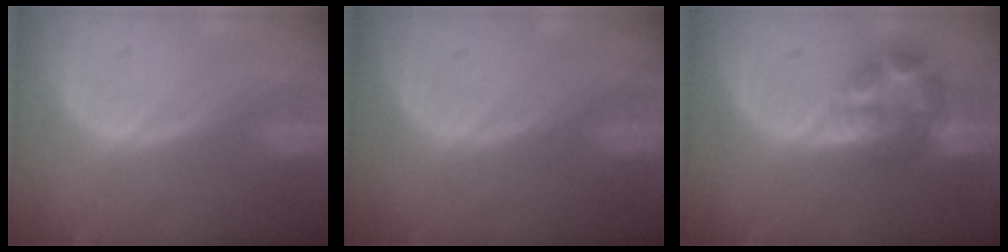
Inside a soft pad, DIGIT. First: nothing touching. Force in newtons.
{"total": 0.0}
{"total": 6.9, "press": 6.5, "slide": 2.2}